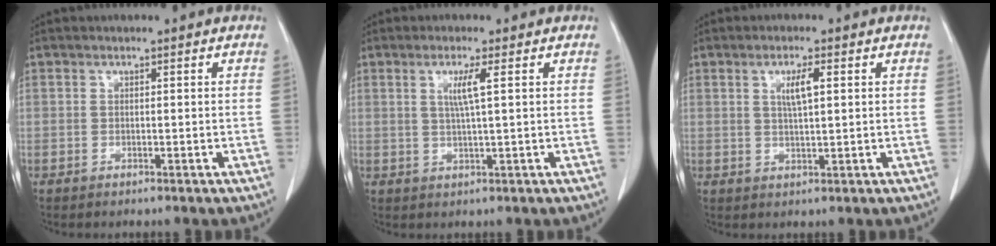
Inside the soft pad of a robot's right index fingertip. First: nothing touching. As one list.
[{"total": 3.4, "force": [1.0, -0.5, 3.2], "torque": [-0.065, -0.003, 0.019]}, {"total": 3.5, "force": [1.1, 0.4, 3.3], "torque": [-0.061, 0.000, 0.021]}]